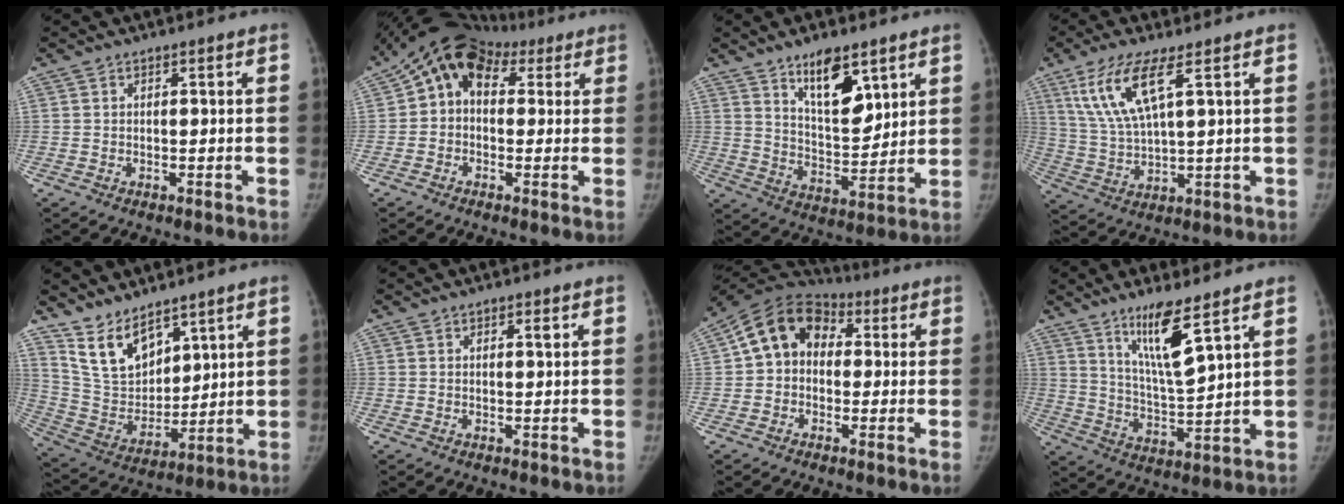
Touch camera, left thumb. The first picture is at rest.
{"total": 11.4, "force": [3.5, 8.6, 6.7], "torque": [-0.080, 0.038, 0.046]}
{"total": 12.2, "force": [7.1, 5.4, 8.3], "torque": [-0.109, -0.050, 0.128]}
{"total": 11.0, "force": [5.0, 2.8, 9.4], "torque": [-0.209, -0.020, 0.109]}
{"total": 12.0, "force": [8.6, 6.2, 5.7], "torque": [-0.079, -0.054, 0.190]}
{"total": 1.3, "force": [0.5, 0.6, 1.1], "torque": [-0.014, 0.000, 0.006]}
{"total": 12.1, "force": [1.4, 9.6, 7.1], "torque": [-0.105, 0.035, 0.008]}
{"total": 10.6, "force": [6.5, 1.3, 8.3], "torque": [-0.149, -0.051, 0.128]}